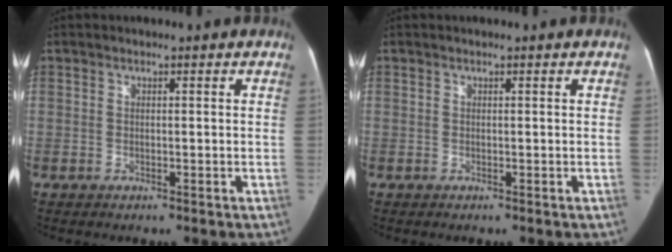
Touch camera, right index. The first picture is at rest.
{"total": 0.0}